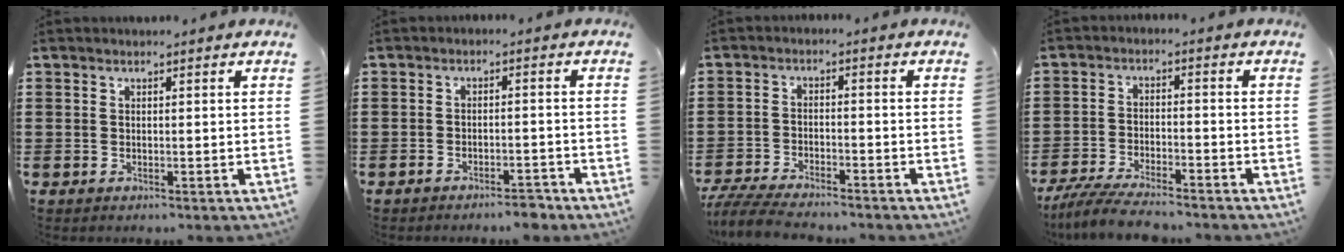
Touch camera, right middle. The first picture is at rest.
{"total": 1.7, "force": [-1.6, 0.2, 0.5], "torque": [-0.011, 0.001, -0.031]}
{"total": 5.2, "force": [-4.9, 0.5, 1.5], "torque": [-0.041, -0.005, -0.100]}
{"total": 5.6, "force": [-5.2, 0.4, 2.1], "torque": [-0.053, -0.009, -0.102]}